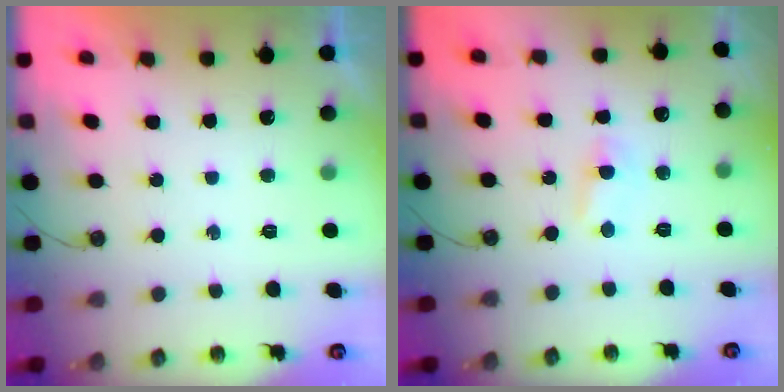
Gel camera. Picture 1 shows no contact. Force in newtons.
{"total": 2.9, "press": 2.9, "slide": 0.4}